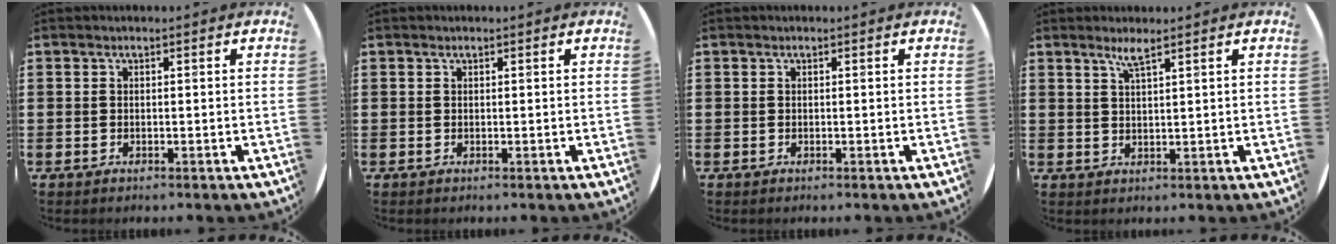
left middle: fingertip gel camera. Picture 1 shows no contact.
{"total": 0.0}
{"total": 0.0}
{"total": 2.4, "force": [1.9, 0.0, 1.4], "torque": [-0.030, 0.001, 0.034]}